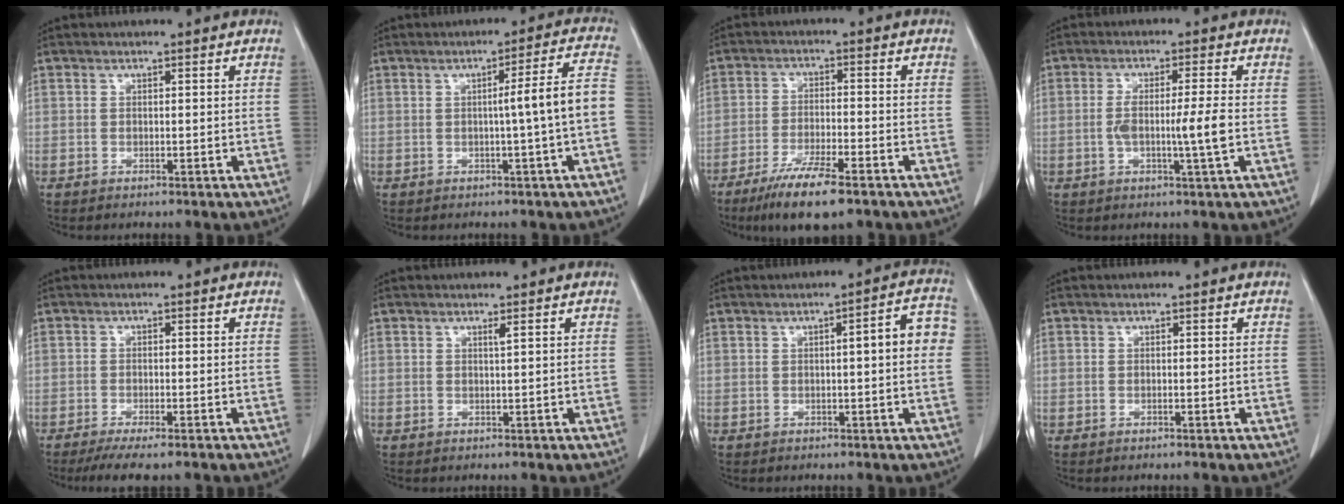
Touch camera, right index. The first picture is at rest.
{"total": 7.2, "force": [-1.0, -1.1, 7.0], "torque": [-0.091, 0.015, -0.014]}
{"total": 9.7, "force": [-6.7, 1.2, 7.0], "torque": [-0.119, -0.021, -0.109]}
{"total": 5.9, "force": [-1.0, -0.4, 5.9], "torque": [-0.109, -0.002, -0.016]}
{"total": 5.4, "force": [-4.1, 0.6, 3.5], "torque": [-0.049, -0.012, -0.063]}
{"total": 0.6, "force": [0.4, -0.2, 0.5], "torque": [-0.015, -0.004, 0.010]}
{"total": 5.9, "force": [0.5, 1.0, 5.8], "torque": [-0.069, 0.021, 0.001]}
{"total": 0.0}